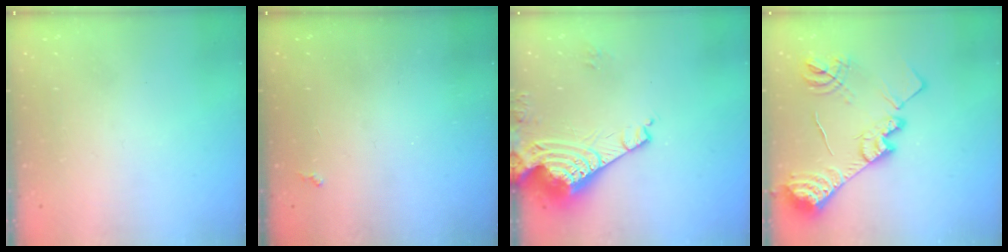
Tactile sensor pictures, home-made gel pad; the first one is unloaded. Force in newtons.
{"total": 2.3, "press": 2.2, "slide": 0.4}
{"total": 10.5, "press": 10.5, "slide": 1.1}
{"total": 20.4, "press": 20.4, "slide": 1.3}